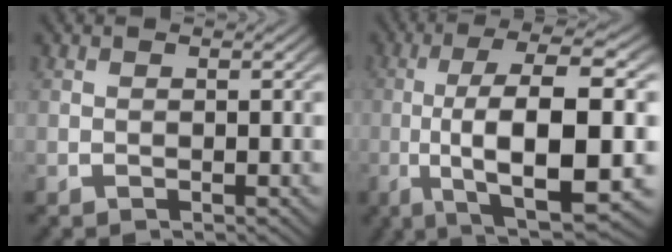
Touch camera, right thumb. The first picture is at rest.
{"total": 12.4, "force": [-1.4, 5.1, 11.3], "torque": [-0.216, -0.034, -0.003]}